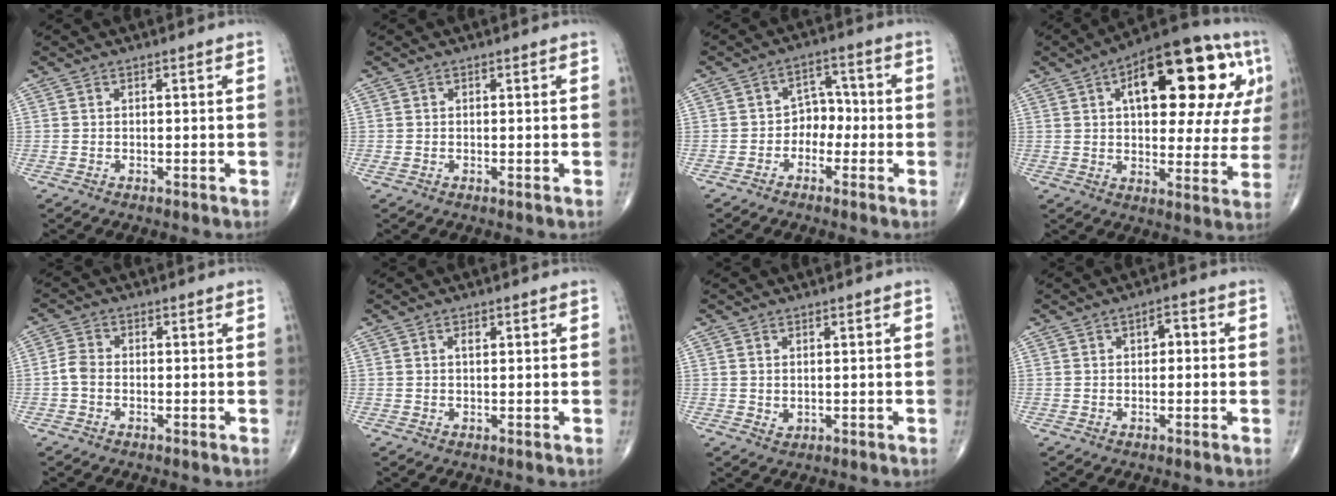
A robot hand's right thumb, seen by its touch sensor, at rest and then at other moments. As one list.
[{"total": 0.5, "force": [0.0, 0.2, 0.4], "torque": [-0.013, -0.003, 0.000]}, {"total": 5.0, "force": [-1.4, 3.9, 2.8], "torque": [-0.010, 0.026, -0.037]}, {"total": 25.1, "force": [8.9, 10.9, 20.8], "torque": [-0.255, 0.016, 0.120]}, {"total": 2.8, "force": [-0.8, 2.0, 1.9], "torque": [-0.036, 0.008, -0.023]}, {"total": 1.2, "force": [0.5, 0.5, 0.9], "torque": [-0.014, -0.001, 0.007]}, {"total": 1.2, "force": [0.3, 0.9, 0.8], "torque": [-0.012, -0.005, 0.010]}, {"total": 2.7, "force": [0.5, 1.6, 2.1], "torque": [-0.020, 0.008, 0.001]}]